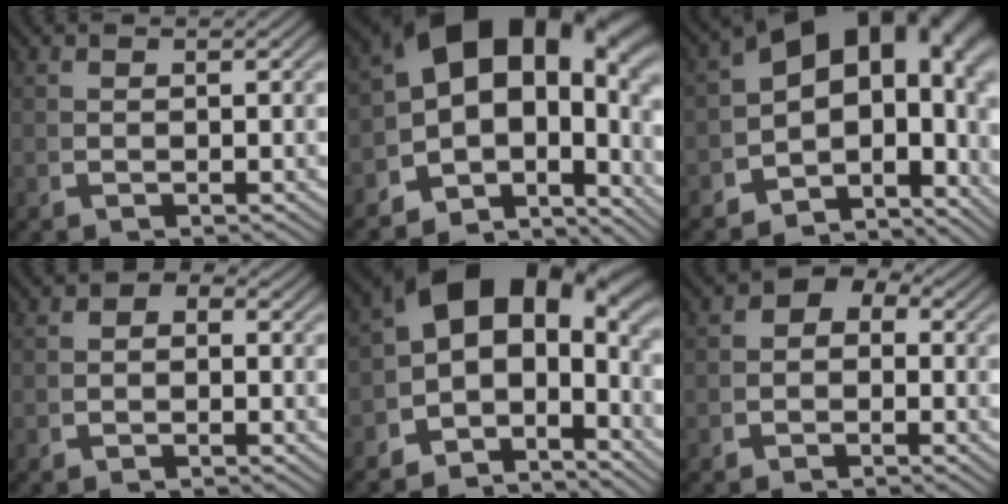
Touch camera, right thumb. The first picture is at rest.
{"total": 16.0, "force": [0.3, 10.6, 12.0], "torque": [-0.213, -0.032, 0.006]}
{"total": 13.8, "force": [-0.3, 9.1, 10.4], "torque": [-0.157, -0.023, -0.009]}
{"total": 1.0, "force": [-0.5, 0.8, 0.4], "torque": [-0.006, -0.003, -0.011]}
{"total": 12.5, "force": [0.0, 8.5, 9.2], "torque": [-0.159, -0.022, -0.007]}
{"total": 2.1, "force": [0.1, 1.5, 1.4], "torque": [-0.018, -0.002, 0.003]}